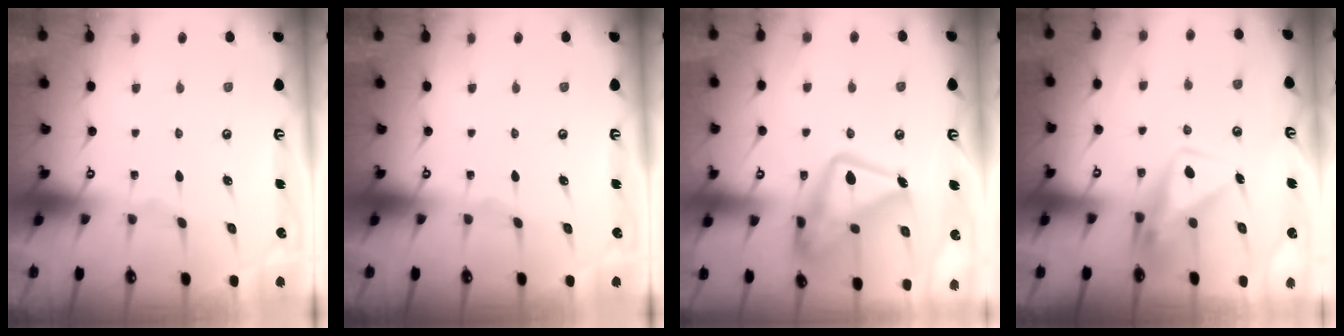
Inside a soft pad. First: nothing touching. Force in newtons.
{"total": 0.0}
{"total": 19.6, "press": 19.6, "slide": 1.5}
{"total": 7.3, "press": 7.3, "slide": 0.9}